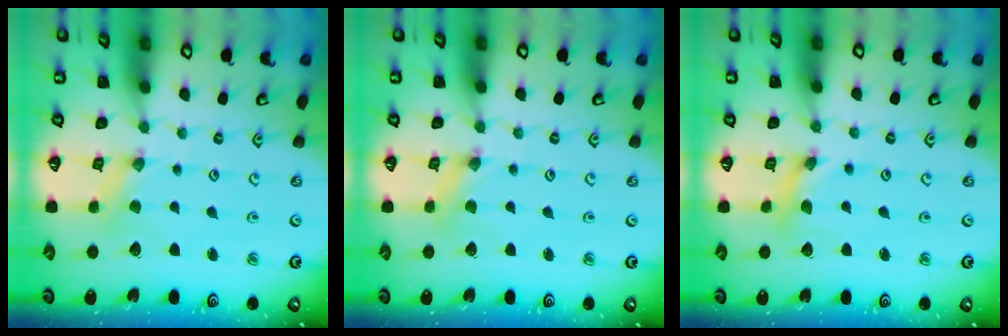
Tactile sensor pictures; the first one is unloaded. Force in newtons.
{"total": 1.6, "press": 1.6, "slide": 0.3}
{"total": 2.7, "press": 2.7, "slide": 0.2}